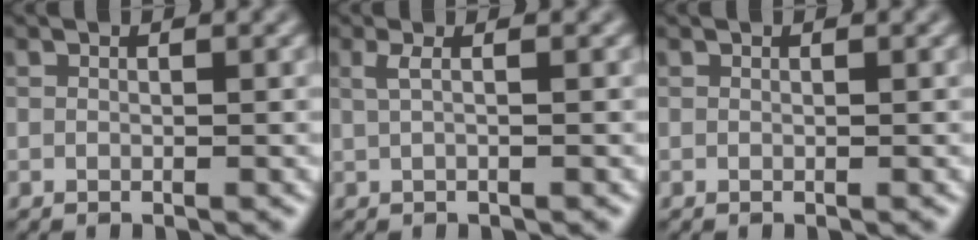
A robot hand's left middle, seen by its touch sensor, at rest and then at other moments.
{"total": 1.5, "force": [0.2, 0.5, 1.4], "torque": [-0.028, 0.003, 0.001]}
{"total": 0.0}